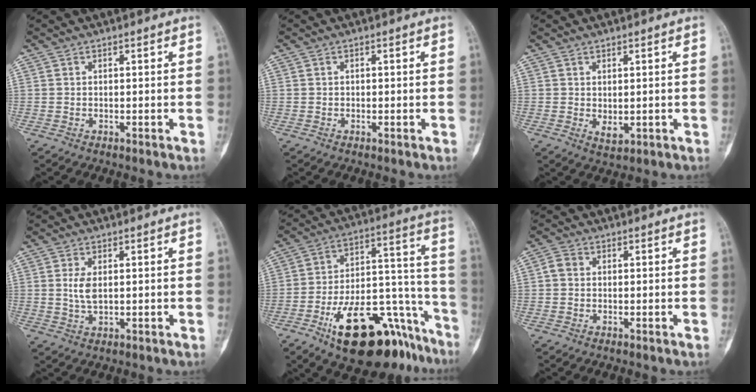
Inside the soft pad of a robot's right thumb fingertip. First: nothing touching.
{"total": 0.0}
{"total": 2.3, "force": [0.0, 1.4, 1.8], "torque": [-0.023, -0.006, 0.007]}
{"total": 3.4, "force": [0.5, 1.6, 2.9], "torque": [-0.059, -0.005, 0.013]}
{"total": 25.3, "force": [-14.9, 11.3, 16.9], "torque": [-0.193, 0.107, -0.229]}
{"total": 2.2, "force": [0.0, 1.8, 1.2], "torque": [-0.020, 0.006, -0.005]}